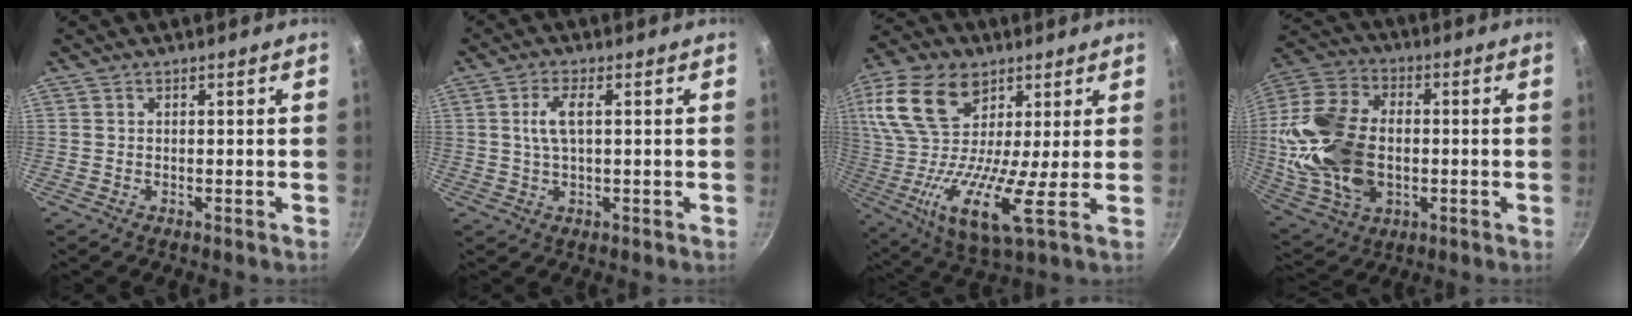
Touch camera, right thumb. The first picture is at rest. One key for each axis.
{"total": 4.7, "fx": 0.8, "fy": 1.6, "fz": 4.3, "tx": -0.096, "ty": 0.007, "tz": 0.015}
{"total": 23.1, "fx": 8.4, "fy": 11.9, "fz": 18.0, "tx": -0.361, "ty": -0.011, "tz": 0.132}
{"total": 21.8, "fx": -1.0, "fy": 14.7, "fz": 16.1, "tx": -0.310, "ty": 0.020, "tz": -0.012}